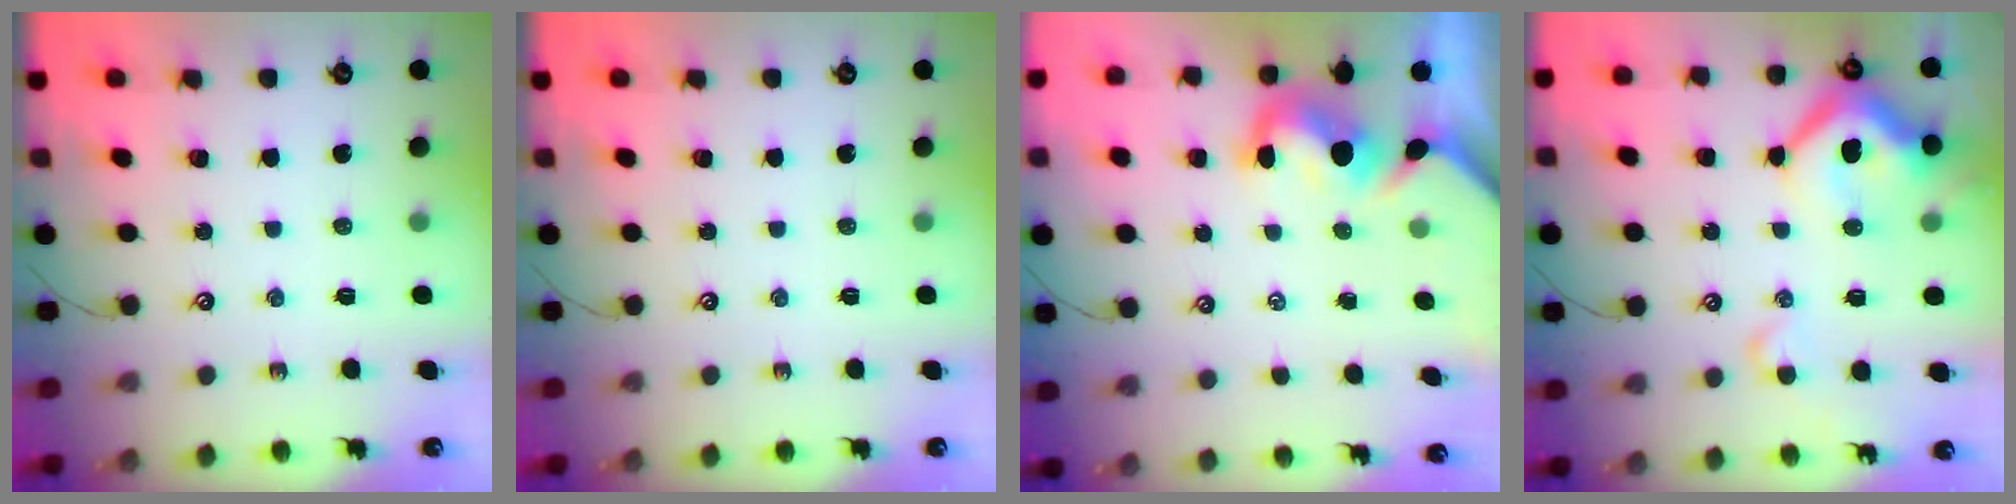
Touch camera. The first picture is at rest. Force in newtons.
{"total": 0.0}
{"total": 3.0, "press": 2.8, "slide": 1.0}
{"total": 15.0, "press": 14.8, "slide": 2.1}